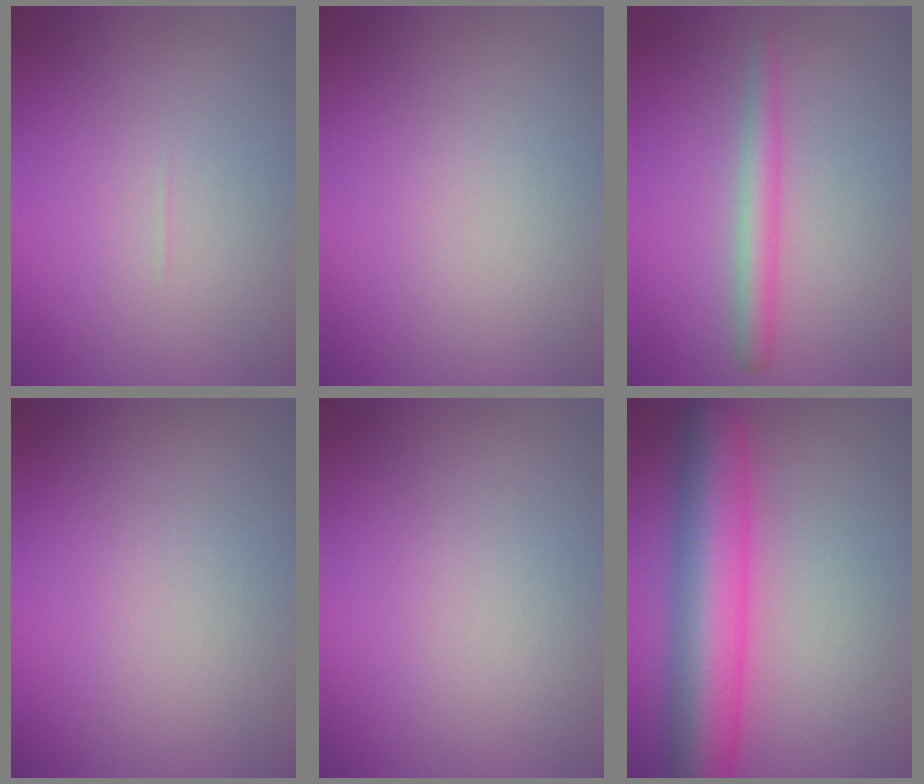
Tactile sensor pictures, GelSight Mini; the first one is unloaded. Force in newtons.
{"total": 0.0}
{"total": 2.2, "press": 2.2, "slide": 0.2}
{"total": 0.0}
{"total": 0.0}
{"total": 8.7, "press": 8.7, "slide": 0.3}